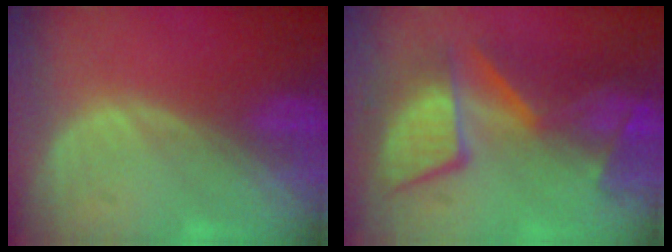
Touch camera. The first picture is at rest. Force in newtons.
{"total": 10.4, "press": 9.8, "slide": 3.4}